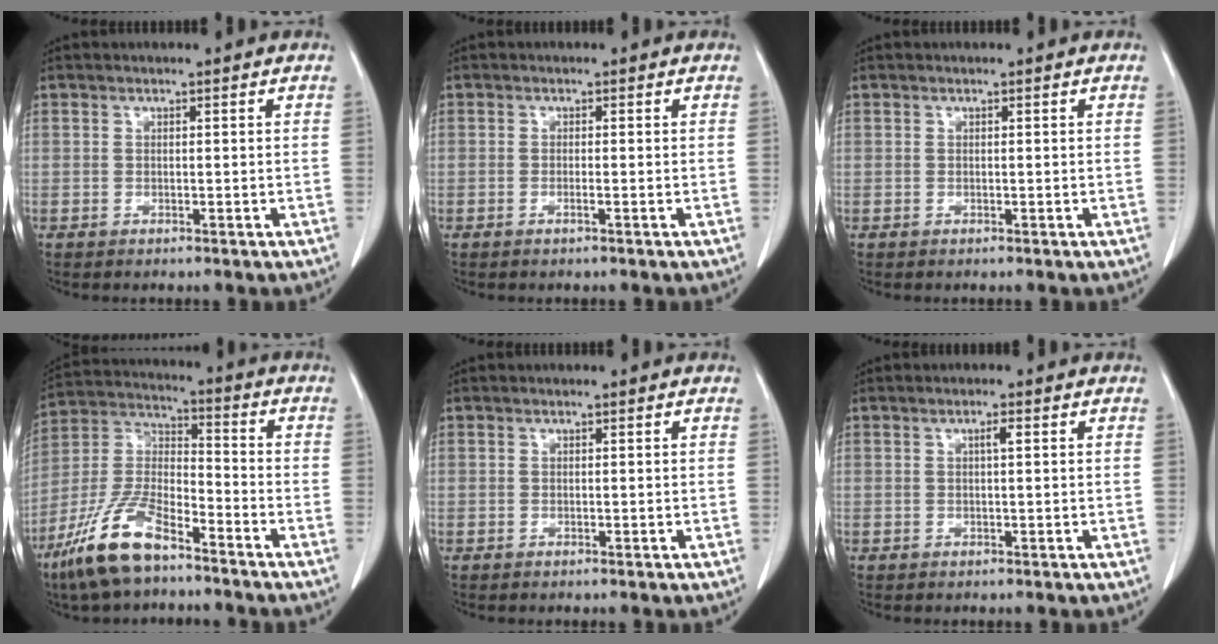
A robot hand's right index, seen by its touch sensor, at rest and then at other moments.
{"total": 0.7, "force": [-0.3, -0.1, 0.6], "torque": [-0.012, 0.000, -0.006]}
{"total": 0.0}
{"total": 13.3, "force": [-9.2, 4.0, 8.8], "torque": [-0.193, -0.005, -0.181]}
{"total": 0.0}
{"total": 1.4, "force": [0.5, 0.2, 1.3], "torque": [-0.023, 0.002, 0.006]}